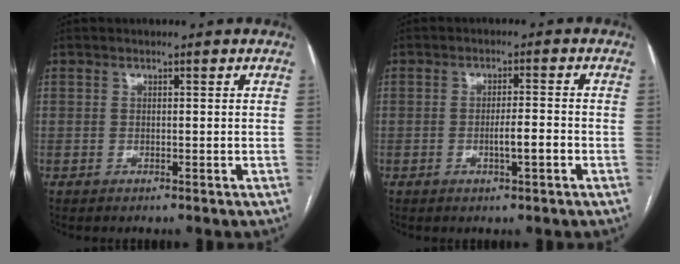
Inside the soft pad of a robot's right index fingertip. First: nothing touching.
{"total": 3.6, "force": [-1.2, 0.3, 3.4], "torque": [-0.057, -0.001, -0.019]}